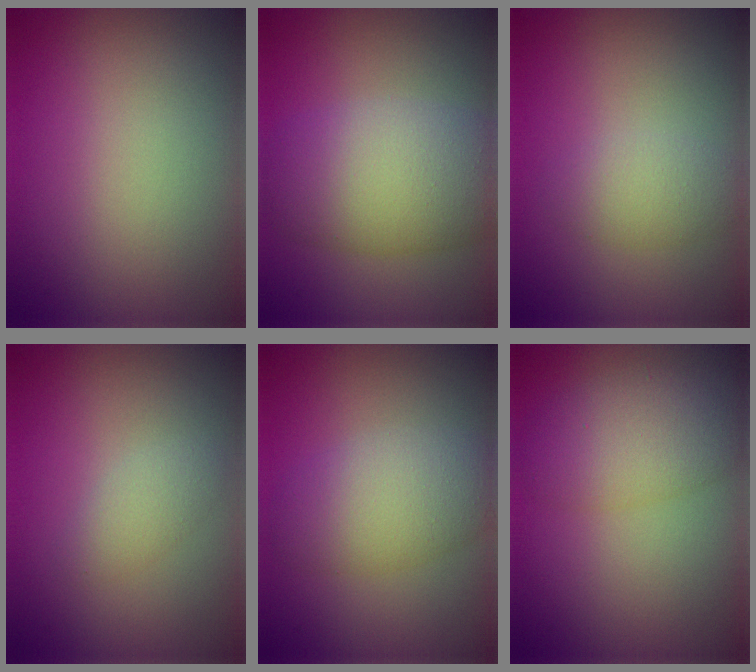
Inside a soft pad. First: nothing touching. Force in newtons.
{"total": 7.9, "press": 7.9, "slide": 0.4}
{"total": 2.3, "press": 2.3, "slide": 0.1}
{"total": 1.7, "press": 1.6, "slide": 0.0}
{"total": 5.1, "press": 5.1, "slide": 0.2}
{"total": 4.8, "press": 4.8, "slide": 0.2}